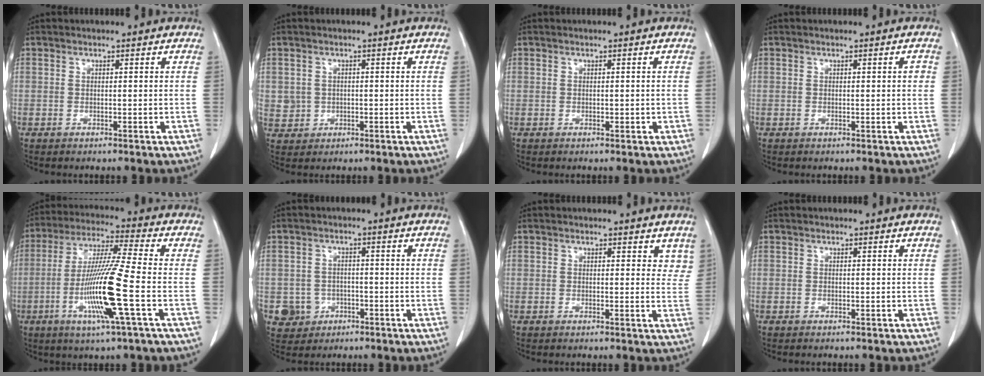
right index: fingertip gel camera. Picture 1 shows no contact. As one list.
[{"total": 3.9, "force": [0.2, 3.9, 0.8], "torque": [-0.015, 0.004, 0.016]}, {"total": 0.9, "force": [-0.1, 0.6, 0.6], "torque": [-0.007, 0.005, 0.002]}, {"total": 0.8, "force": [0.1, 0.2, 0.8], "torque": [-0.010, 0.001, 0.001]}, {"total": 13.8, "force": [-3.9, -0.8, 13.2], "torque": [-0.266, -0.015, -0.079]}, {"total": 4.7, "force": [-1.6, 4.4, 0.4], "torque": [0.001, 0.011, -0.021]}, {"total": 3.2, "force": [2.4, 1.7, 1.2], "torque": [0.006, -0.005, 0.019]}, {"total": 0.0}]